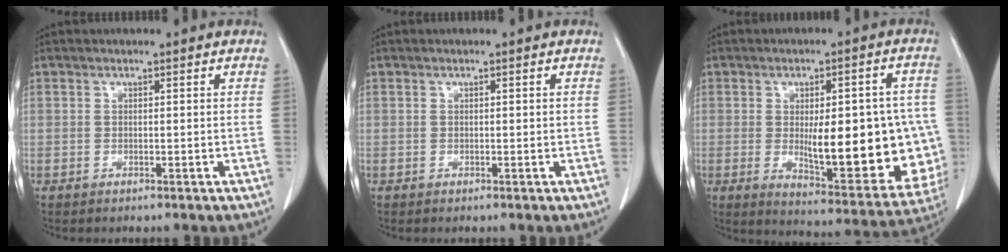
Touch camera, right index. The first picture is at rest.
{"total": 0.0}
{"total": 20.5, "force": [-1.9, 6.3, 19.4], "torque": [-0.196, 0.011, 0.005]}